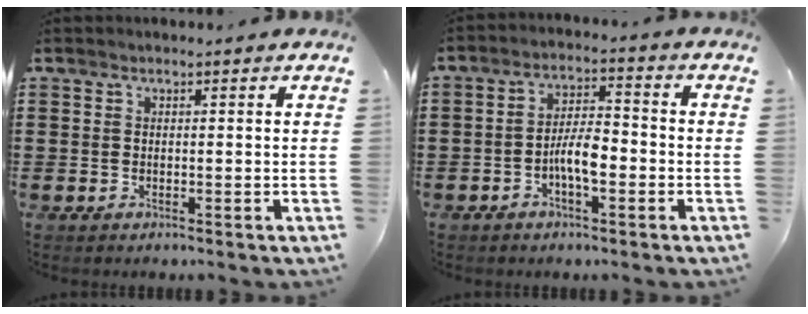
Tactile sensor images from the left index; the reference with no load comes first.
{"total": 5.7, "force": [-2.0, 1.9, 5.0], "torque": [-0.101, 0.008, -0.042]}